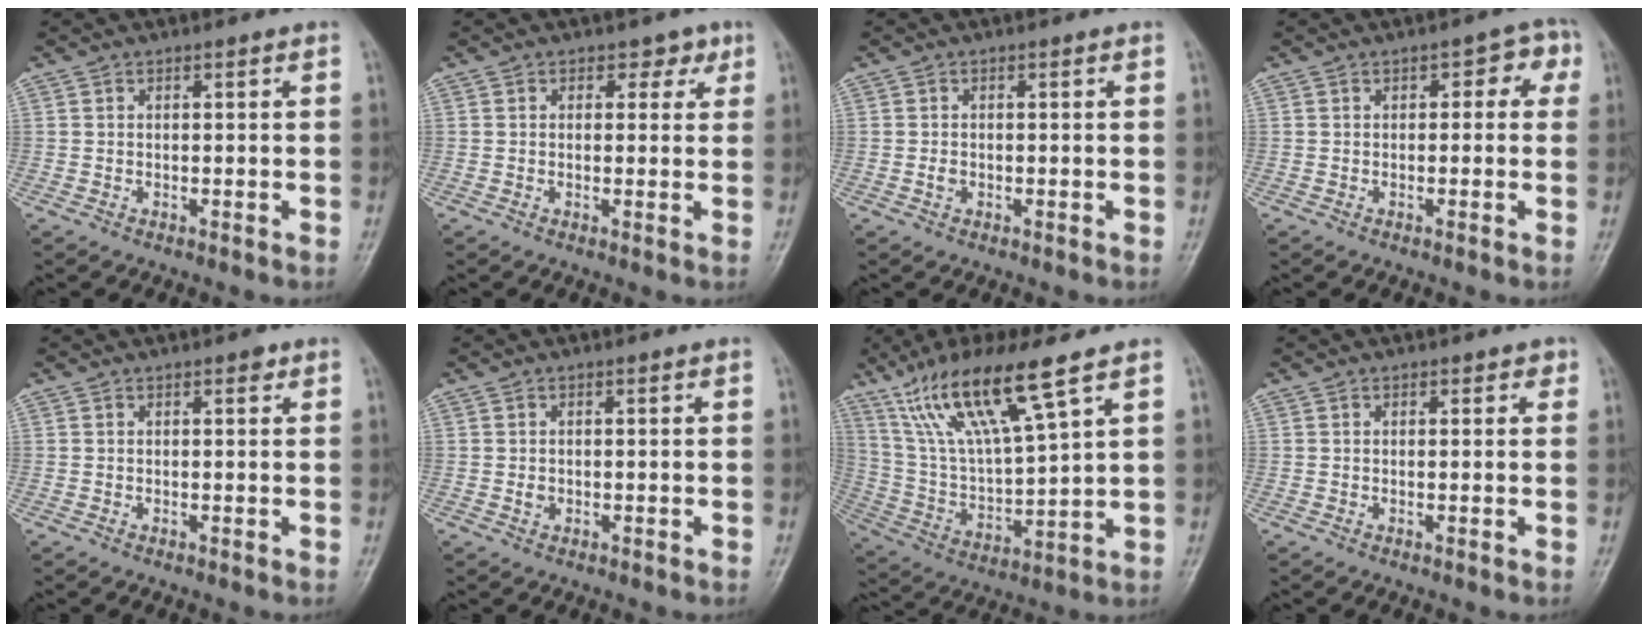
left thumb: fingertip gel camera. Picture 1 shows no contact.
{"total": 2.7, "force": [1.3, 2.1, 1.0], "torque": [0.012, -0.003, 0.010]}
{"total": 1.0, "force": [-0.4, 0.8, 0.5], "torque": [-0.011, 0.001, -0.009]}
{"total": 4.0, "force": [0.7, 2.6, 2.9], "torque": [-0.002, 0.012, -0.003]}
{"total": 1.1, "force": [0.6, 0.6, 0.7], "torque": [-0.002, 0.000, 0.004]}
{"total": 1.1, "force": [-0.3, 0.9, 0.4], "torque": [-0.007, 0.001, -0.005]}
{"total": 17.1, "force": [10.5, 2.9, 13.2], "torque": [-0.257, -0.037, 0.213]}
{"total": 1.3, "force": [0.7, 1.0, 0.5], "torque": [0.006, -0.001, 0.003]}